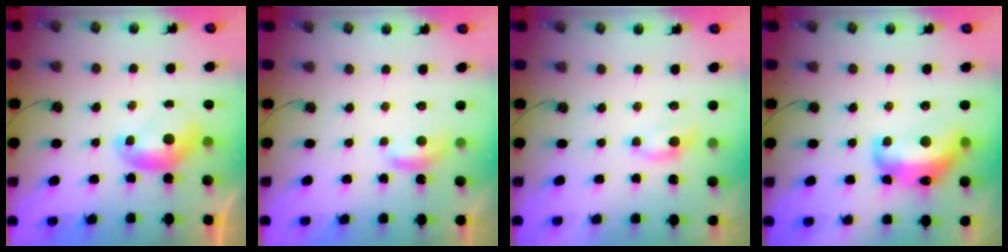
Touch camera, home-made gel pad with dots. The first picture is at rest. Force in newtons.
{"total": 1.1, "press": 0.8, "slide": 0.7}
{"total": 0.6, "press": 0.3, "slide": 0.5}
{"total": 8.5, "press": 8.4, "slide": 1.2}